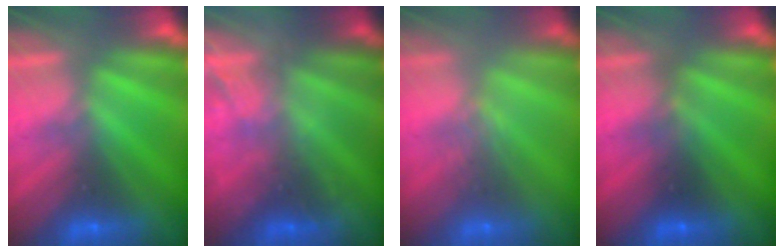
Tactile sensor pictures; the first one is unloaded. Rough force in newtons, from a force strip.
{"total": 2.3}
{"total": 2.4}
{"total": 2.3}